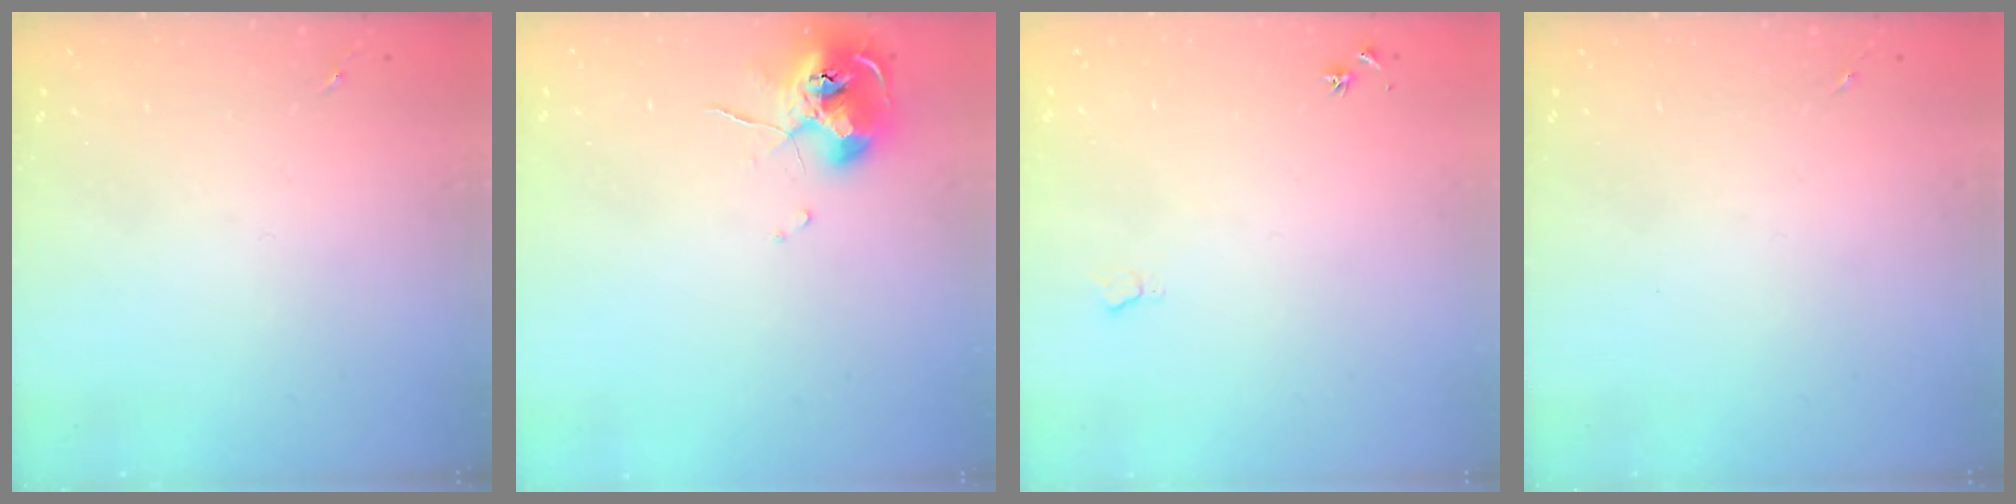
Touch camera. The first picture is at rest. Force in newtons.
{"total": 10.1, "press": 9.9, "slide": 1.5}
{"total": 5.6, "press": 5.5, "slide": 0.7}
{"total": 0.0}